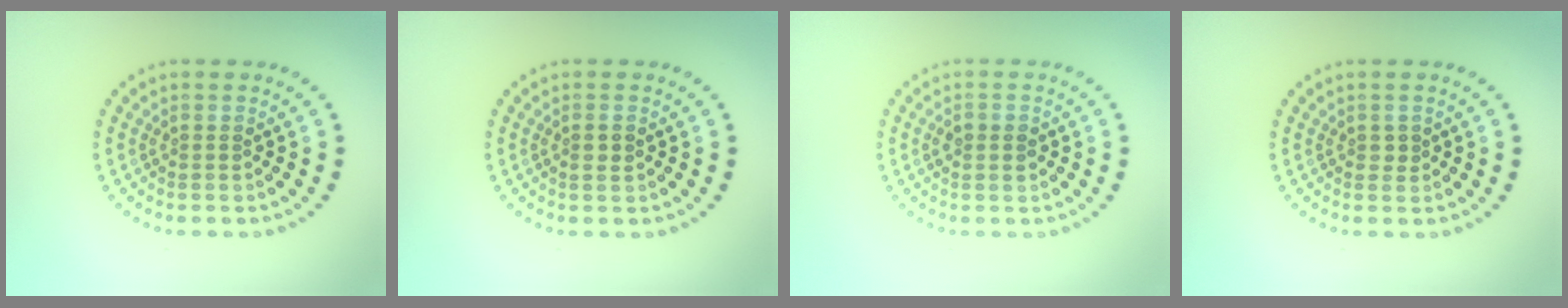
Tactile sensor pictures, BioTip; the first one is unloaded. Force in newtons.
{"total": 0.9, "press": 0.9, "slide": 0.2}
{"total": 2.0, "press": 2.0, "slide": 0.1}
{"total": 0.7, "press": 0.7, "slide": 0.1}